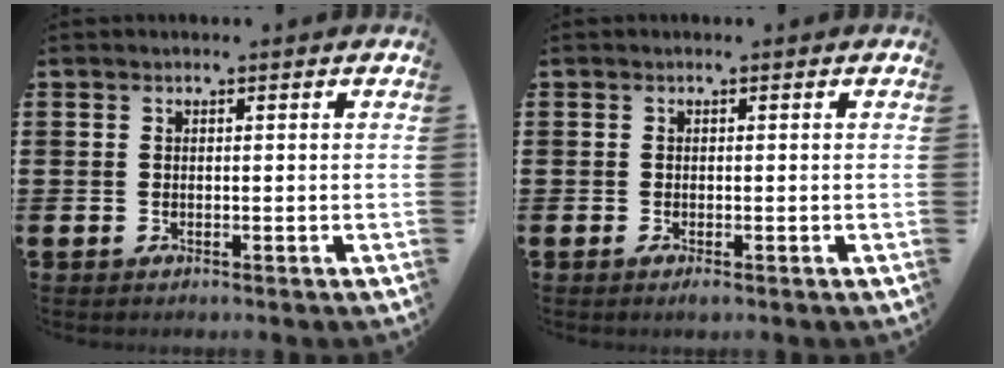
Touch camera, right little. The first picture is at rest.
{"total": 0.6, "force": [-0.1, 0.1, 0.5], "torque": [-0.010, -0.001, -0.003]}